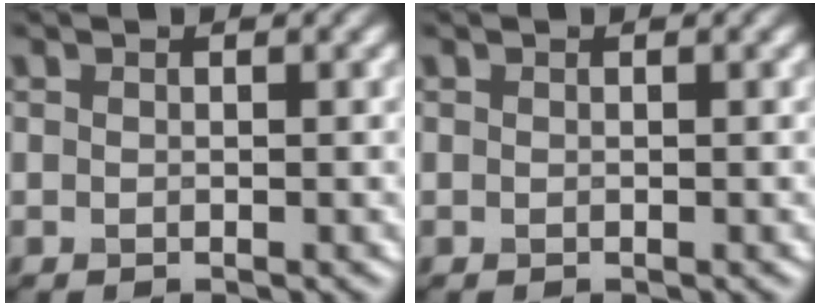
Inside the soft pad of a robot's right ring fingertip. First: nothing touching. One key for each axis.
{"total": 0.0}